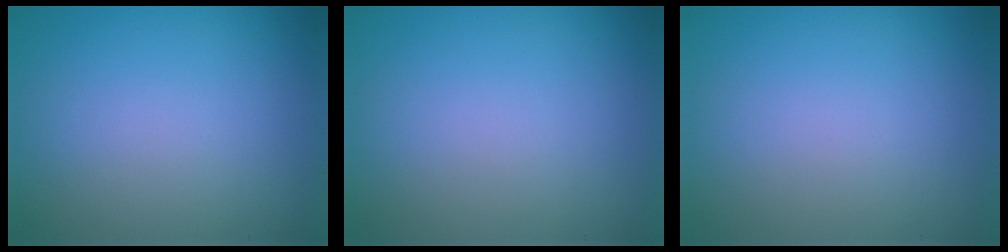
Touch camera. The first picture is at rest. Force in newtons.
{"total": 0.0}
{"total": 0.0}